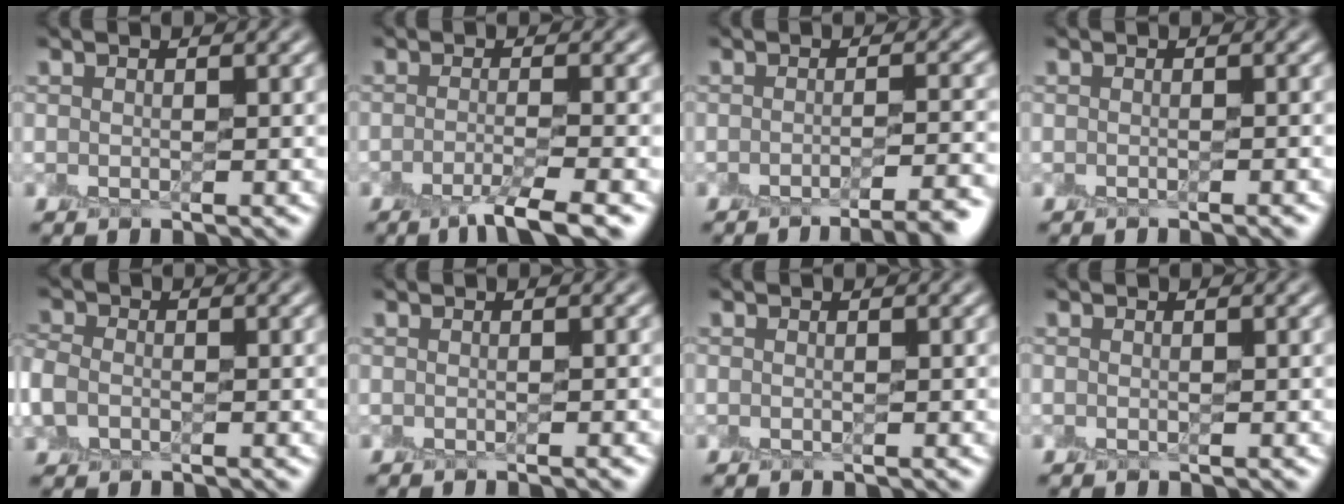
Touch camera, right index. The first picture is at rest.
{"total": 4.2, "force": [-2.6, 0.7, 3.2], "torque": [-0.053, -0.003, -0.053]}
{"total": 5.5, "force": [-3.8, 1.3, 3.8], "torque": [-0.044, 0.000, -0.049]}
{"total": 1.2, "force": [-0.9, 0.1, 0.8], "torque": [-0.007, -0.002, -0.008]}
{"total": 2.6, "force": [-0.7, 2.1, 1.4], "torque": [-0.036, 0.002, -0.023]}
{"total": 0.8, "force": [-0.6, 0.1, 0.5], "torque": [-0.006, -0.003, -0.006]}
{"total": 0.0}
{"total": 0.0}